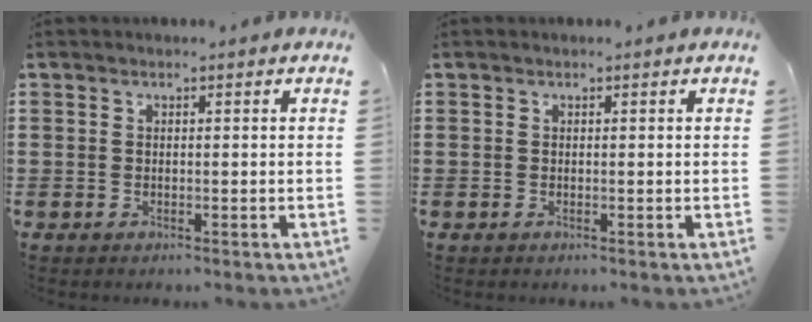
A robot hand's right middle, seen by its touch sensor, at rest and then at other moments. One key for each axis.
{"total": 0.0}